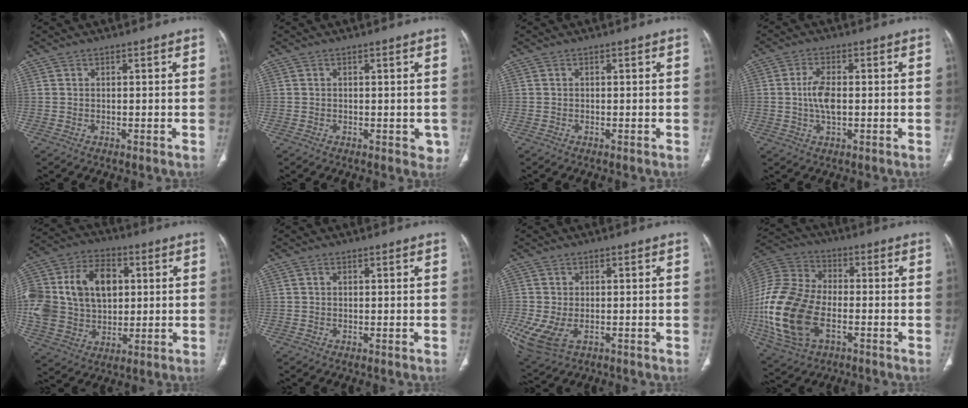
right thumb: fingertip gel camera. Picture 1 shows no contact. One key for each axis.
{"total": 2.3, "fx": -0.4, "fy": 1.5, "fz": 1.7, "tx": 0.000, "ty": 0.001, "tz": -0.003}
{"total": 0.0}
{"total": 5.3, "fx": -0.1, "fy": 2.5, "fz": 4.7, "tx": -0.099, "ty": 0.005, "tz": -0.004}
{"total": 26.3, "fx": 4.3, "fy": 18.9, "fz": 17.8, "tx": -0.383, "ty": 0.040, "tz": 0.091}
{"total": 0.5, "fx": 0.2, "fy": 0.4, "fz": 0.3, "tx": -0.006, "ty": 0.003, "tz": 0.004}
{"total": 9.6, "fx": -2.9, "fy": 6.0, "fz": 6.9, "tx": -0.169, "ty": -0.012, "tz": -0.042}
{"total": 21.7, "fx": -5.3, "fy": 12.9, "fz": 16.6, "tx": -0.376, "ty": 0.007, "tz": -0.096}